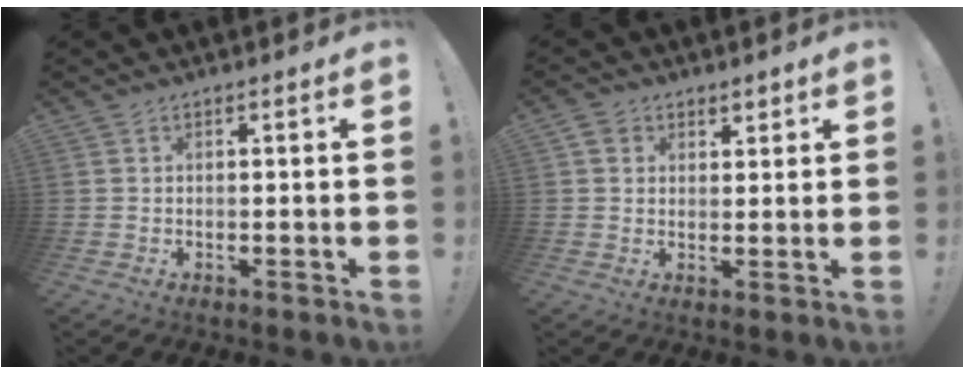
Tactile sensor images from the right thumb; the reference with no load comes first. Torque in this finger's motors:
{"motor_torque": [-0.07, 0.07, 0.01, 0.01, 0.00]}